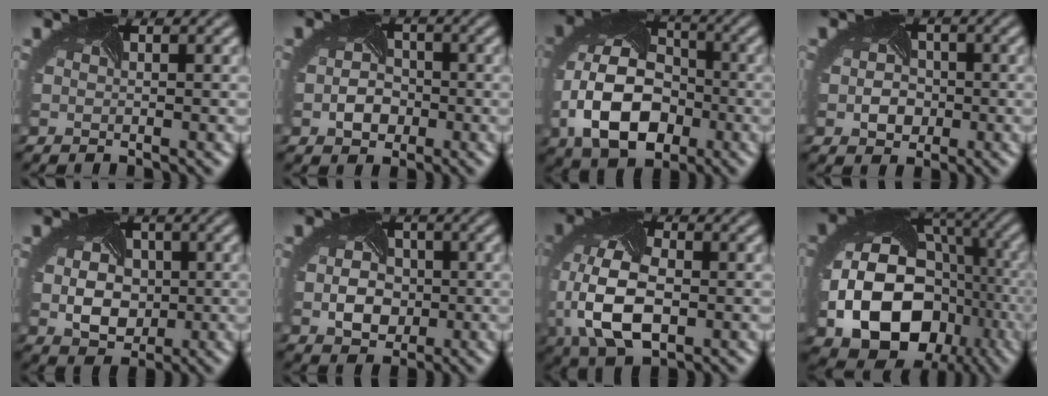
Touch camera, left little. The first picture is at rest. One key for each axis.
{"total": 2.8, "fx": -1.0, "fy": 2.2, "fz": 1.4, "tx": -0.026, "ty": -0.005, "tz": -0.022}
{"total": 10.1, "fx": -2.8, "fy": 6.8, "fz": 7.0, "tx": -0.155, "ty": -0.017, "tz": -0.053}
{"total": 2.9, "fx": -0.5, "fy": 2.4, "fz": 1.4, "tx": -0.022, "ty": -0.003, "tz": -0.013}
{"total": 5.7, "fx": -0.1, "fy": 4.4, "fz": 3.6, "tx": -0.056, "ty": 0.000, "tz": 0.001}
{"total": 4.2, "fx": -0.5, "fy": 3.3, "fz": 2.5, "tx": -0.047, "ty": -0.003, "tz": -0.009}
{"total": 9.2, "fx": -1.7, "fy": 5.5, "fz": 7.1, "tx": -0.171, "ty": -0.018, "tz": -0.029}
{"total": 16.8, "fx": -4.3, "fy": 13.2, "fz": 9.4, "tx": -0.175, "ty": -0.045, "tz": -0.055}